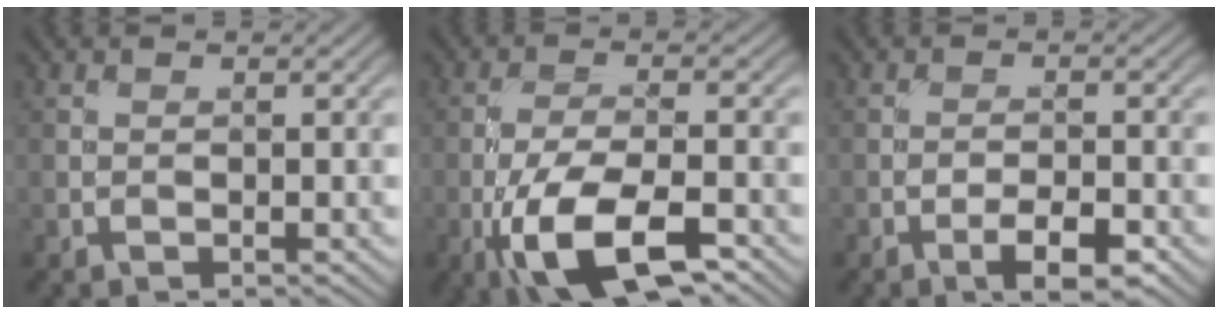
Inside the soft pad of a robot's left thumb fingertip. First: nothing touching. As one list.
[{"total": 11.1, "force": [-5.4, 4.0, 8.8], "torque": [-0.173, -0.007, -0.103]}, {"total": 4.4, "force": [-2.5, 1.1, 3.4], "torque": [-0.057, 0.006, -0.041]}]